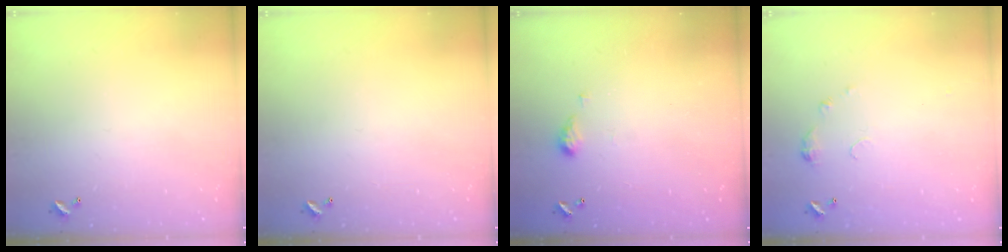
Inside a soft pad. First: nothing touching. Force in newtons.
{"total": 0.0}
{"total": 3.1, "press": 3.1, "slide": 0.6}
{"total": 4.7, "press": 4.6, "slide": 0.7}